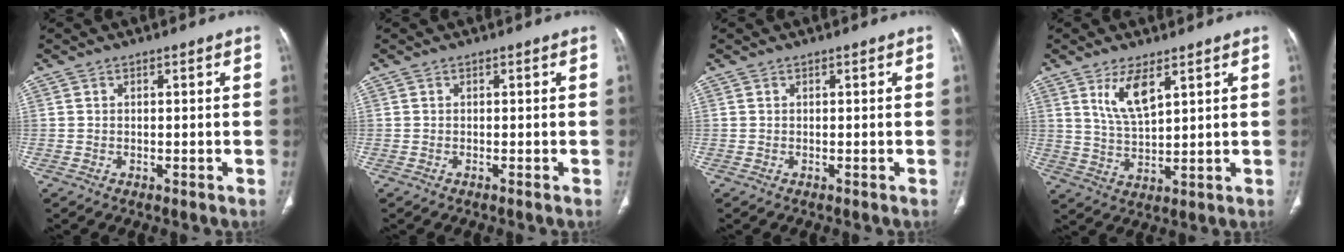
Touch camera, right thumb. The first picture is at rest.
{"total": 0.0}
{"total": 0.0}
{"total": 7.1, "force": [3.7, 2.3, 5.6], "torque": [-0.107, -0.026, 0.082]}